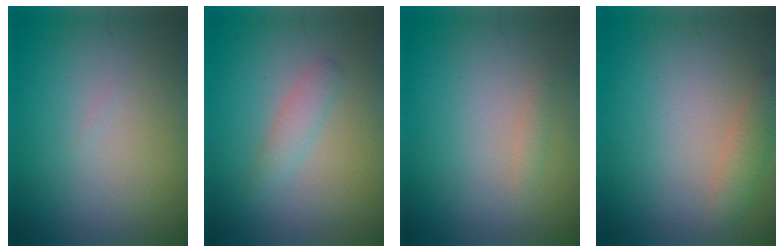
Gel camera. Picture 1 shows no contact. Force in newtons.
{"total": 1.7, "press": 1.7, "slide": 0.0}
{"total": 0.7, "press": 0.7, "slide": 0.0}
{"total": 1.9, "press": 1.9, "slide": 0.1}